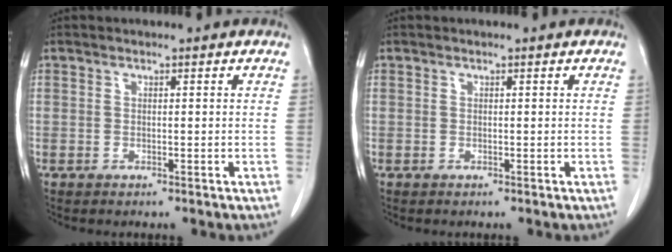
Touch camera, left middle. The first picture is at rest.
{"total": 0.0}